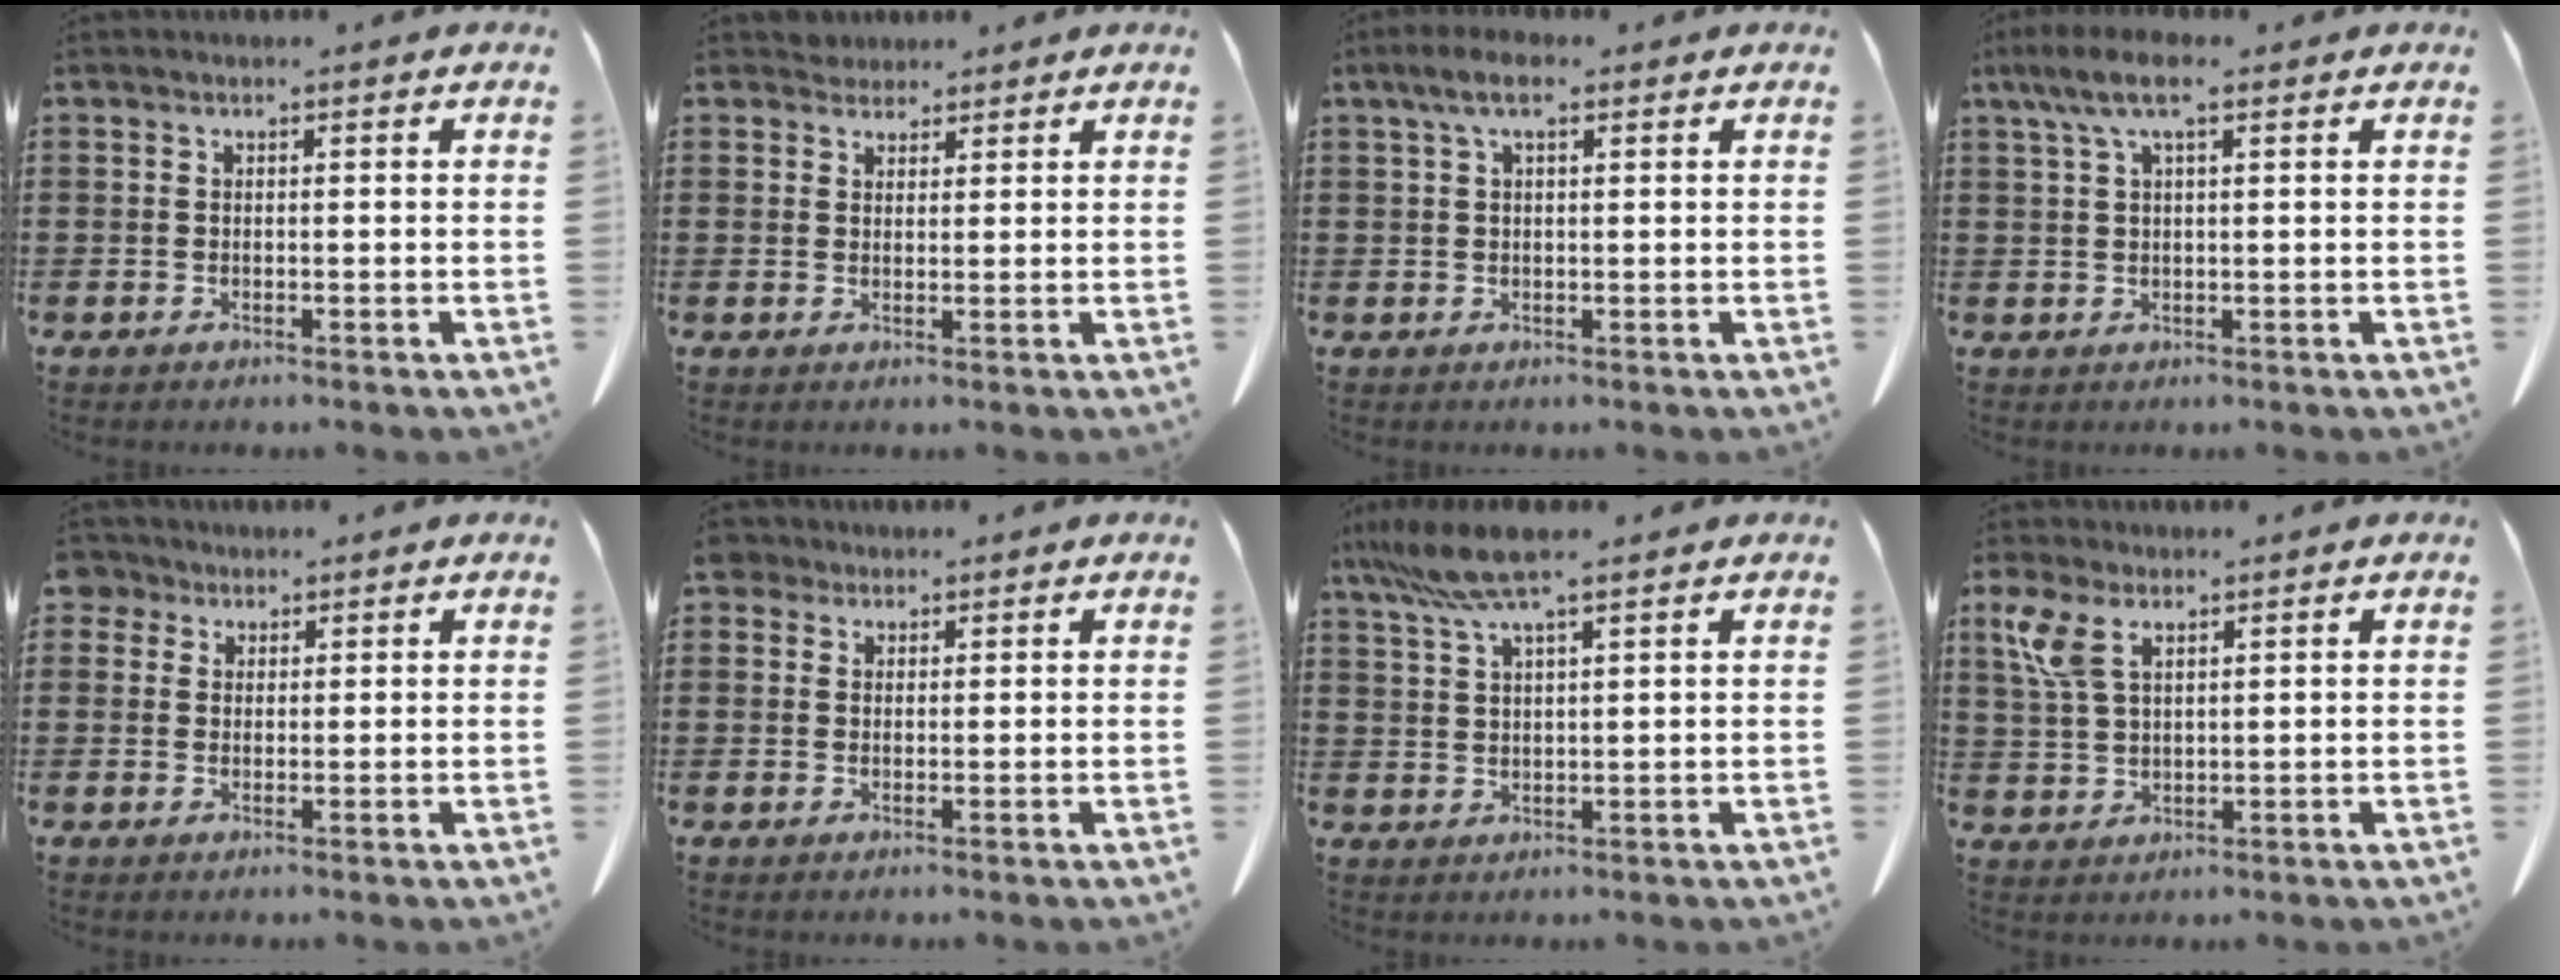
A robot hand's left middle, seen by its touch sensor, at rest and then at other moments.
{"total": 2.5, "force": [2.4, 0.9, 0.1], "torque": [-0.001, -0.001, 0.046]}
{"total": 4.0, "force": [1.9, 1.2, 3.3], "torque": [-0.070, 0.008, 0.032]}
{"total": 5.6, "force": [2.8, 1.3, 4.6], "torque": [-0.096, 0.007, 0.048]}
{"total": 2.6, "force": [1.7, 1.8, 0.6], "torque": [-0.014, 0.004, 0.032]}
{"total": 2.1, "force": [1.6, 1.3, 0.6], "torque": [-0.019, 0.006, 0.031]}
{"total": 7.3, "force": [5.3, 0.7, 4.9], "torque": [-0.116, -0.012, 0.096]}
{"total": 5.7, "force": [3.1, 2.3, 4.1], "torque": [-0.108, 0.000, 0.053]}